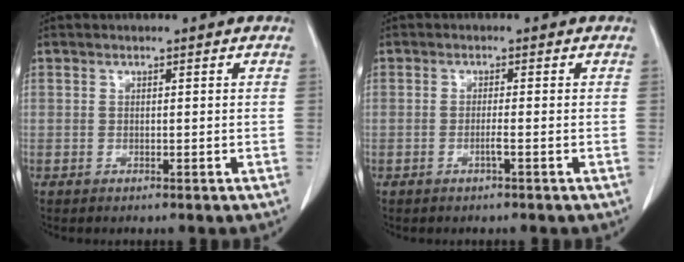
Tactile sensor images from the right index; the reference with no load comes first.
{"total": 1.2, "force": [-0.6, -0.3, 1.0], "torque": [-0.019, 0.000, -0.011]}